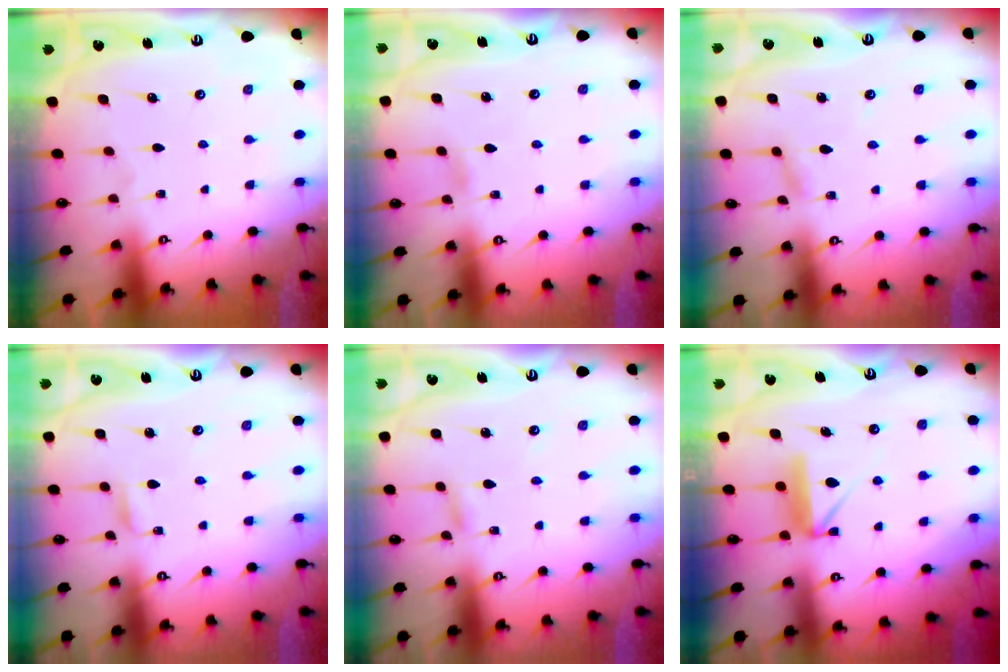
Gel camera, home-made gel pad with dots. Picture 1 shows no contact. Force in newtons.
{"total": 1.9, "press": 1.9, "slide": 0.2}
{"total": 2.4, "press": 2.4, "slide": 0.1}
{"total": 1.4, "press": 1.4, "slide": 0.1}
{"total": 2.1, "press": 2.1, "slide": 0.2}
{"total": 8.9, "press": 8.9, "slide": 0.3}